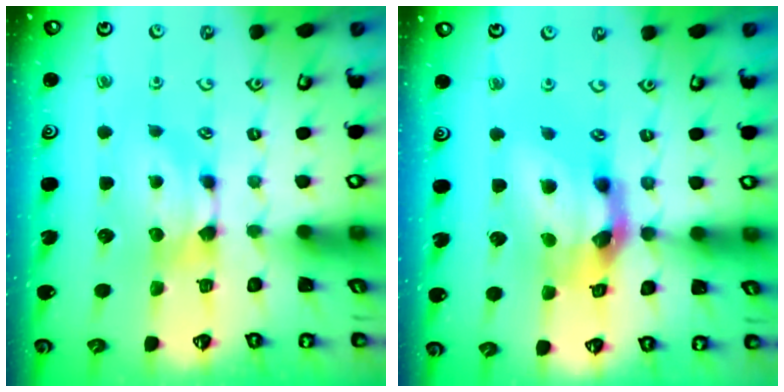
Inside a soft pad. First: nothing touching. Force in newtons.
{"total": 9.1, "press": 8.8, "slide": 2.5}